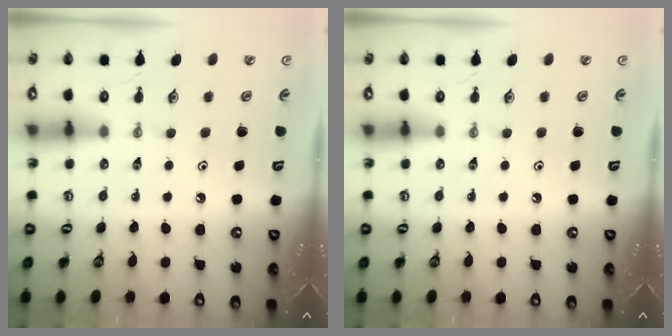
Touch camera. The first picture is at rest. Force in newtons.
{"total": 0.0}